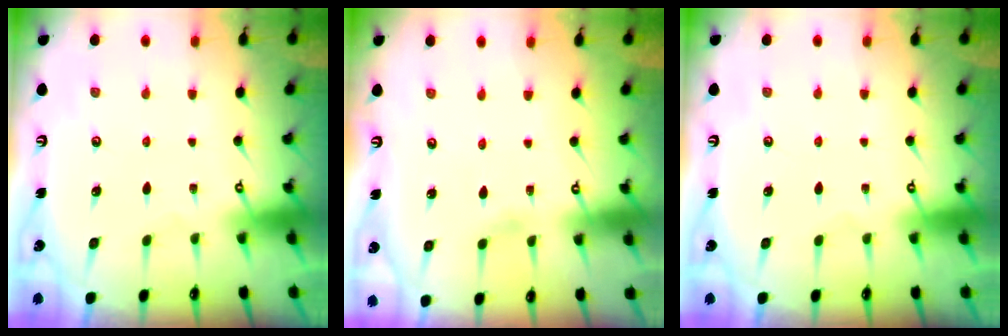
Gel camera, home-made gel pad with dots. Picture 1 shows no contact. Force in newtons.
{"total": 1.6, "press": 1.6, "slide": 0.2}
{"total": 0.0}